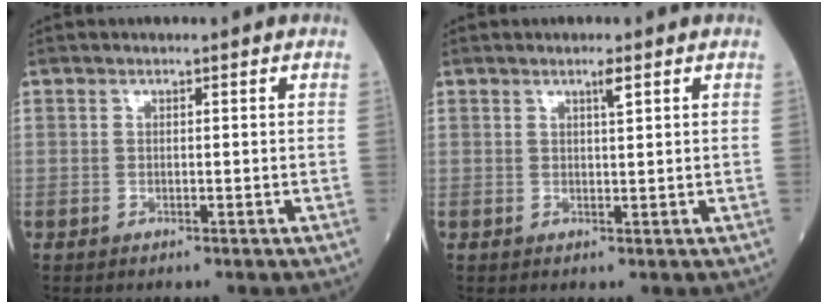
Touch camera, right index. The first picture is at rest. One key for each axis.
{"total": 1.5, "fx": 0.9, "fy": 0.0, "fz": 1.2, "tx": -0.022, "ty": -0.001, "tz": 0.016}